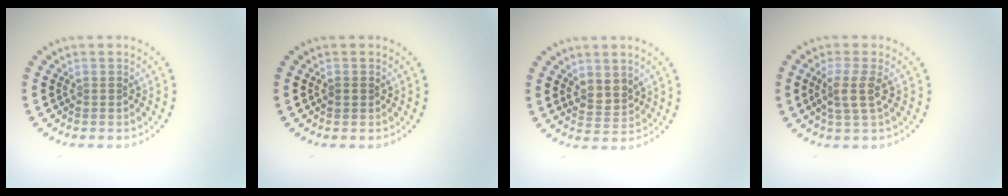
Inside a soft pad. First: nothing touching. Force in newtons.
{"total": 0.9, "press": 0.8, "slide": 0.1}
{"total": 2.1, "press": 1.8, "slide": 1.0}
{"total": 2.6, "press": 2.2, "slide": 1.5}